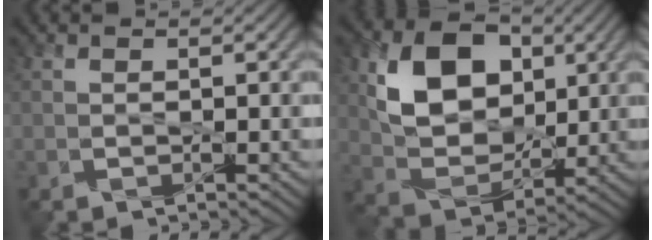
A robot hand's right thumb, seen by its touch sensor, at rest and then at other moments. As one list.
[{"total": 10.7, "force": [3.2, 7.4, 6.9], "torque": [-0.145, -0.005, 0.062]}]